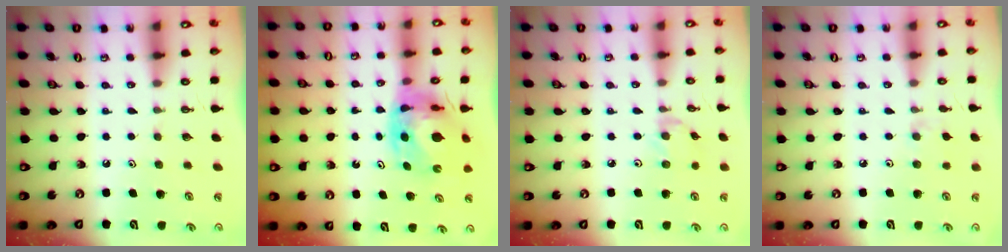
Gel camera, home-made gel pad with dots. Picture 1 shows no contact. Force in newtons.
{"total": 9.4, "press": 9.3, "slide": 1.1}
{"total": 2.6, "press": 2.6, "slide": 0.4}
{"total": 2.7, "press": 2.6, "slide": 0.5}